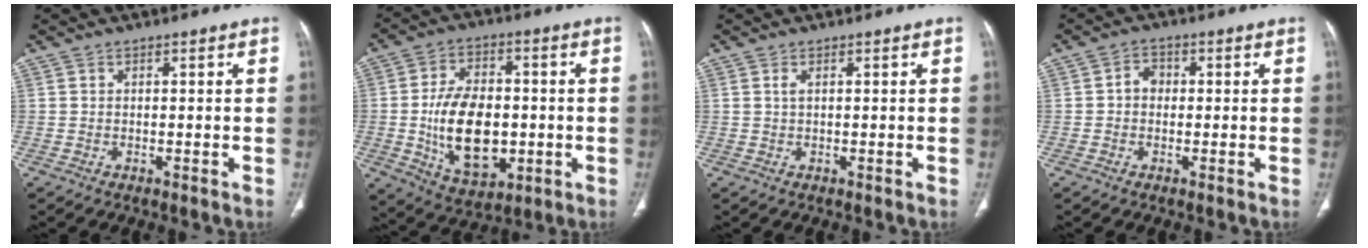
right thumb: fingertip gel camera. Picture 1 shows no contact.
{"total": 16.3, "force": [-1.9, 10.2, 12.5], "torque": [-0.188, 0.002, -0.016]}
{"total": 0.8, "force": [0.3, 0.2, 0.7], "torque": [-0.022, 0.005, 0.007]}
{"total": 2.8, "force": [0.0, 2.4, 1.6], "torque": [-0.014, 0.013, -0.008]}